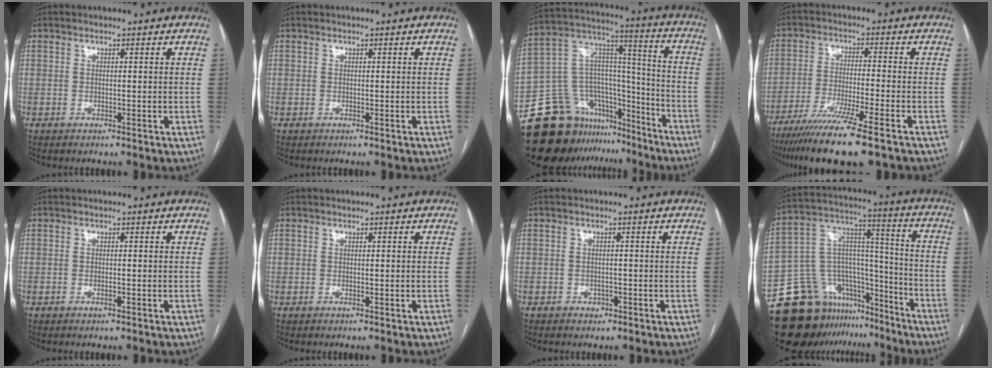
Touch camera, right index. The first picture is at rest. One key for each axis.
{"total": 0.0}
{"total": 21.7, "fx": -16.5, "fy": 12.2, "fz": 7.0, "tx": -0.128, "ty": 0.090, "tz": -0.265}
{"total": 13.5, "fx": -9.5, "fy": -0.2, "fz": 9.6, "tx": -0.177, "ty": -0.040, "tz": -0.161}
{"total": 0.8, "fx": -0.4, "fy": 0.2, "fz": 0.7, "tx": -0.016, "ty": -0.001, "tz": -0.005}
{"total": 0.5, "fx": -0.1, "fy": 0.2, "fz": 0.5, "tx": -0.009, "ty": -0.002, "tz": 0.001}
{"total": 1.2, "fx": -0.7, "fy": 0.8, "fz": 0.4, "tx": -0.005, "ty": 0.003, "tz": -0.010}
{"total": 20.4, "fx": -15.5, "fy": 11.9, "fz": 6.1, "tx": -0.104, "ty": 0.096, "tz": -0.247}